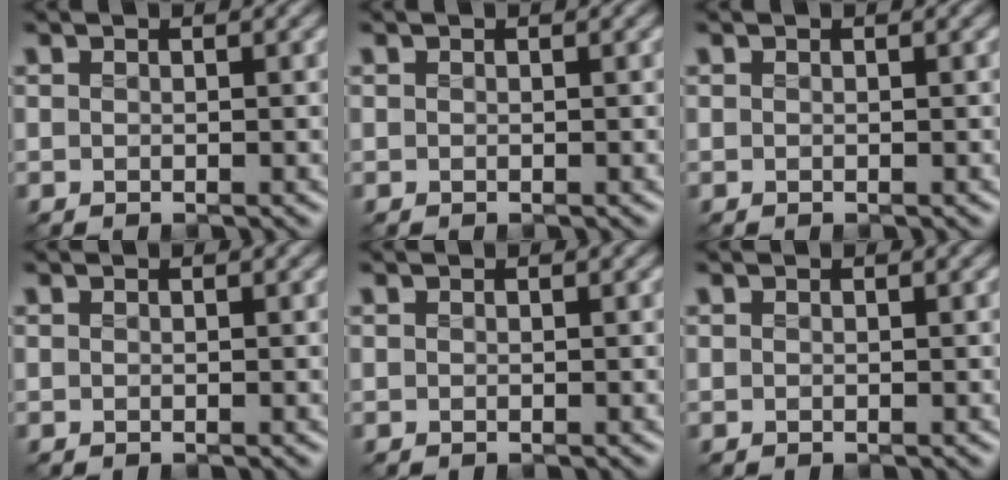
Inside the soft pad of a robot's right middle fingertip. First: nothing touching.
{"total": 0.0}
{"total": 0.0}
{"total": 0.0}
{"total": 0.0}
{"total": 0.0}